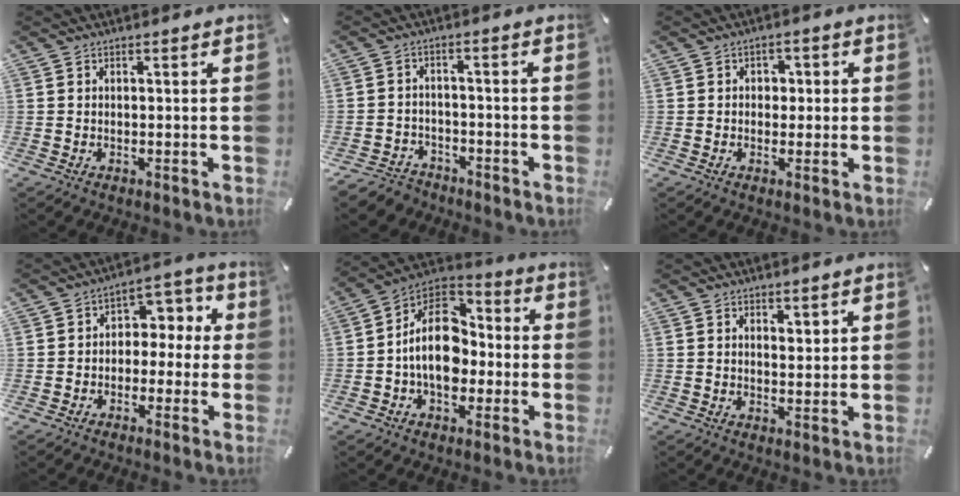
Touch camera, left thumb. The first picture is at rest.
{"total": 4.5, "force": [-3.5, 2.7, 0.8], "torque": [-0.024, 0.017, -0.072]}
{"total": 2.5, "force": [-0.6, 2.2, 1.1], "torque": [-0.015, 0.006, -0.018]}
{"total": 6.2, "force": [-1.0, 5.5, 2.6], "torque": [-0.030, 0.015, -0.025]}
{"total": 15.5, "force": [-1.5, 11.5, 10.3], "torque": [-0.197, 0.013, -0.031]}
{"total": 2.1, "force": [1.6, 1.2, 0.6], "torque": [0.005, -0.007, 0.026]}